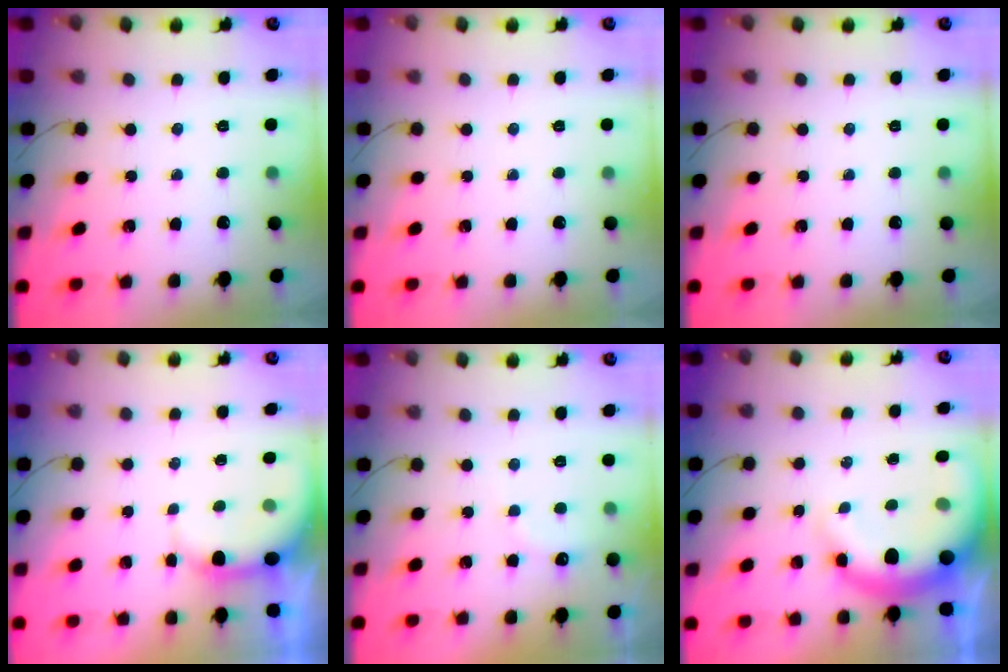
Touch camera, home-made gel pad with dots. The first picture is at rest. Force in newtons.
{"total": 0.0}
{"total": 0.0}
{"total": 4.8, "press": 4.7, "slide": 0.8}
{"total": 8.4, "press": 8.2, "slide": 1.6}
{"total": 13.3, "press": 12.9, "slide": 2.9}